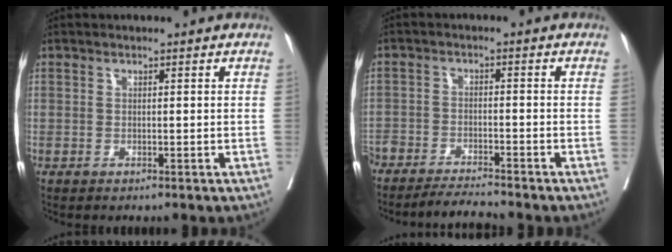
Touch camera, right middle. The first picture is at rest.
{"total": 6.3, "force": [-6.1, -0.2, 1.7], "torque": [-0.020, -0.010, -0.104]}